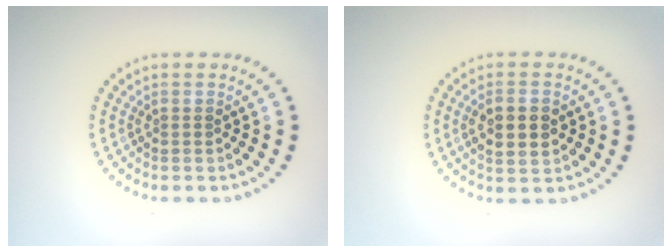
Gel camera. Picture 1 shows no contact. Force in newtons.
{"total": 3.4, "press": 3.4, "slide": 0.4}